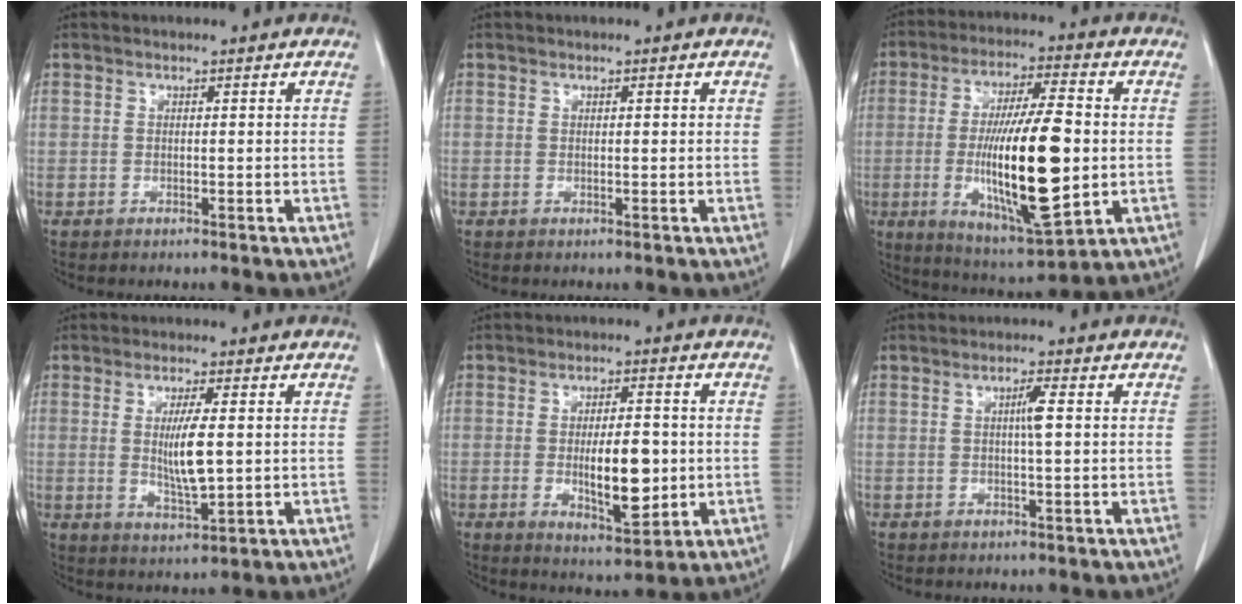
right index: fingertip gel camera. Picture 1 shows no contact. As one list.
[{"total": 0.5, "force": [0.2, 0.1, 0.5], "torque": [-0.009, 0.000, 0.003]}, {"total": 19.1, "force": [-1.9, 3.7, 18.7], "torque": [-0.341, -0.012, -0.023]}, {"total": 6.5, "force": [0.5, 1.0, 6.4], "torque": [-0.115, -0.011, 0.012]}, {"total": 9.2, "force": [-1.0, 3.0, 8.7], "torque": [-0.142, -0.009, -0.008]}, {"total": 2.5, "force": [0.4, -0.1, 2.4], "torque": [-0.039, 0.003, 0.008]}]